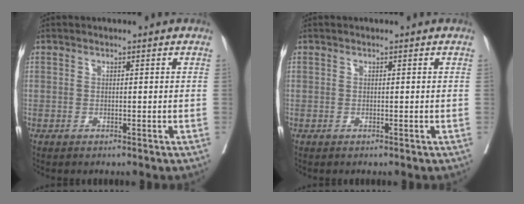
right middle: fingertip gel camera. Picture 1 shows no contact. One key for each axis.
{"total": 0.0}